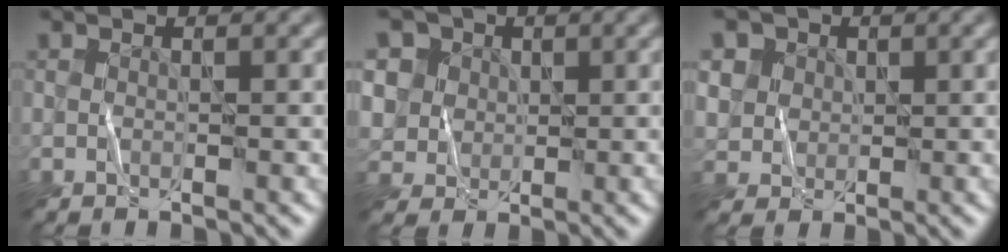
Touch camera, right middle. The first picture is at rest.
{"total": 4.3, "force": [2.3, 3.6, 0.5], "torque": [-0.053, 0.016, 0.050]}
{"total": 3.7, "force": [2.0, 3.1, 0.4], "torque": [-0.044, 0.014, 0.042]}